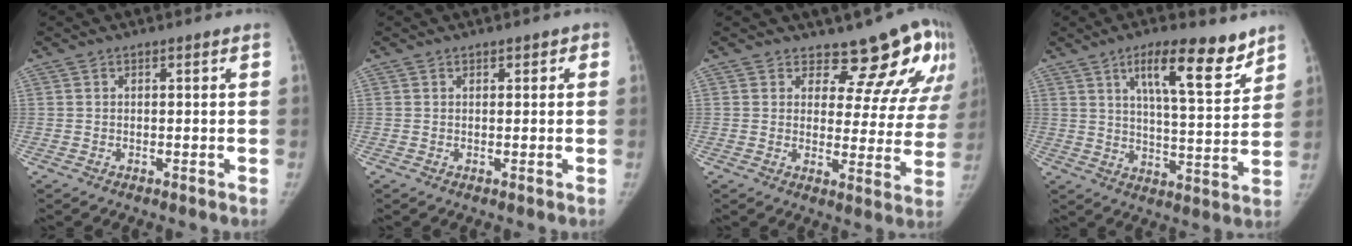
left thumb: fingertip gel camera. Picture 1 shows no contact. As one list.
[{"total": 1.2, "force": [0.6, 0.9, 0.5], "torque": [0.008, -0.001, 0.004]}, {"total": 14.2, "force": [11.6, 6.4, 5.3], "torque": [-0.005, -0.083, 0.118]}, {"total": 13.9, "force": [8.7, 3.9, 10.2], "torque": [-0.128, -0.050, 0.137]}]